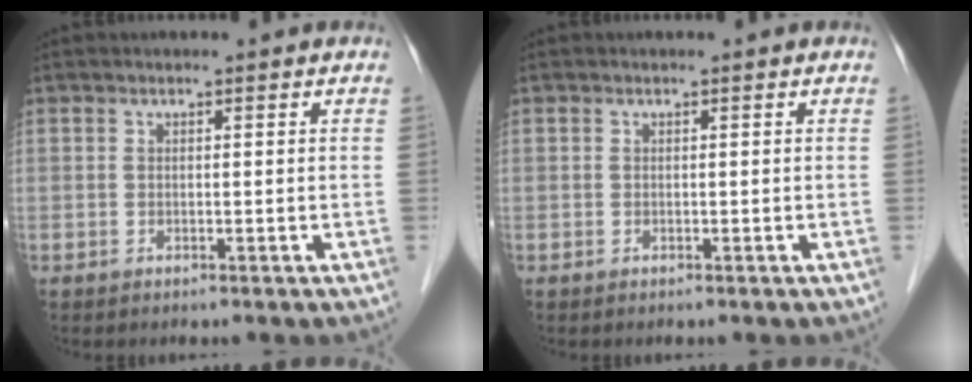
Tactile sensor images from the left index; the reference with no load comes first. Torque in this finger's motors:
{"motor_torque": [0.00, 0.00, 0.00, 0.00]}